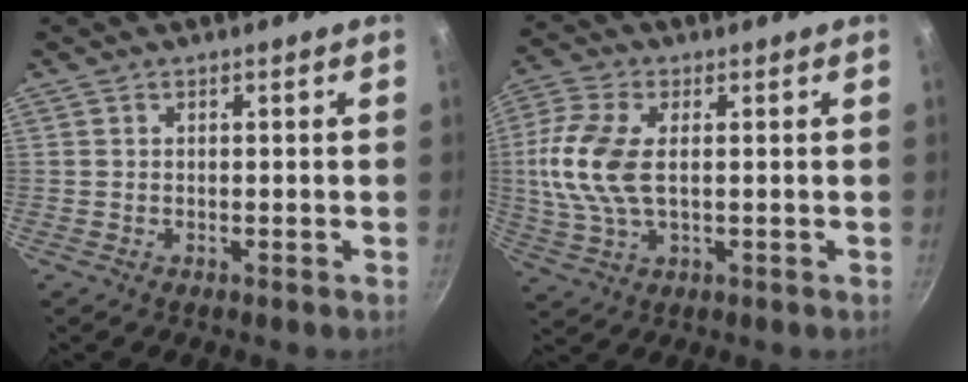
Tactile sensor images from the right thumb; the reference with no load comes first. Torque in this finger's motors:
{"motor_torque": [0.42, 0.30, 1.02, -0.32, 0.33]}